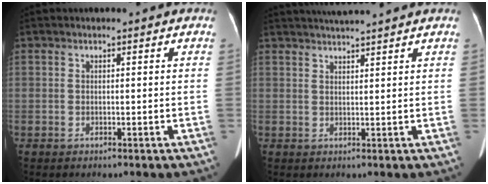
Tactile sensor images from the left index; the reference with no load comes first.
{"total": 5.3, "force": [4.9, -1.0, 1.9], "torque": [-0.030, 0.022, 0.075]}